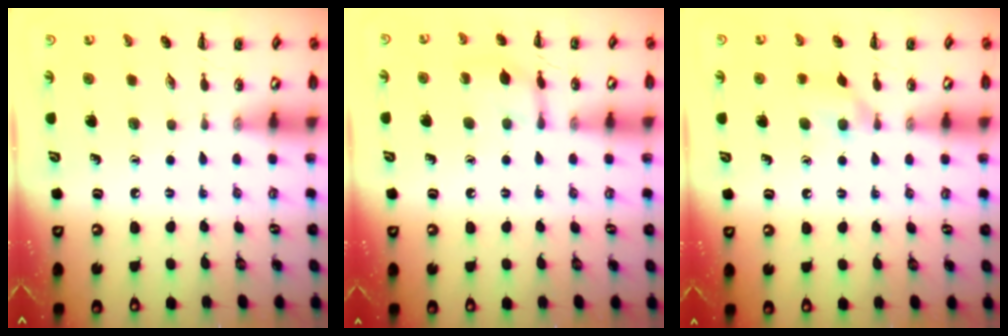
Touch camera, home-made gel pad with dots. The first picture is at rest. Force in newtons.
{"total": 9.6, "press": 9.5, "slide": 1.5}
{"total": 6.7, "press": 6.4, "slide": 1.9}